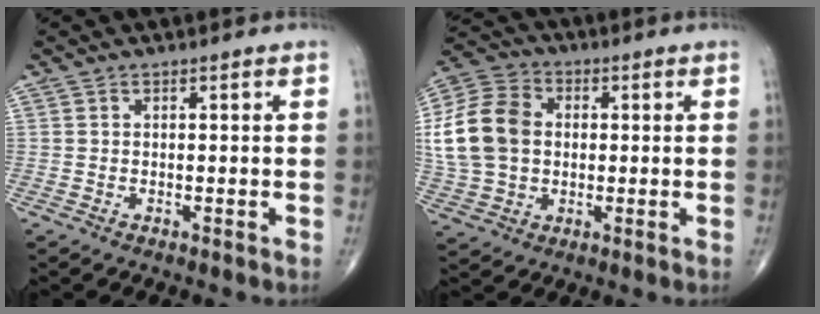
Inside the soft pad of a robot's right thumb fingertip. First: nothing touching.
{"total": 15.2, "force": [1.1, 11.5, 9.8], "torque": [-0.192, 0.022, 0.021]}